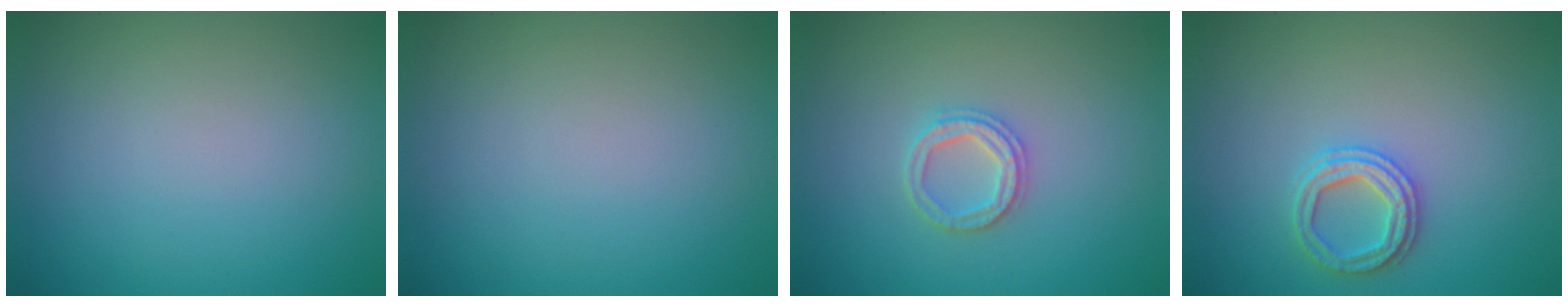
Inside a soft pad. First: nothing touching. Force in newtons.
{"total": 0.0}
{"total": 2.4, "press": 2.4, "slide": 0.4}
{"total": 2.4, "press": 2.4, "slide": 0.2}